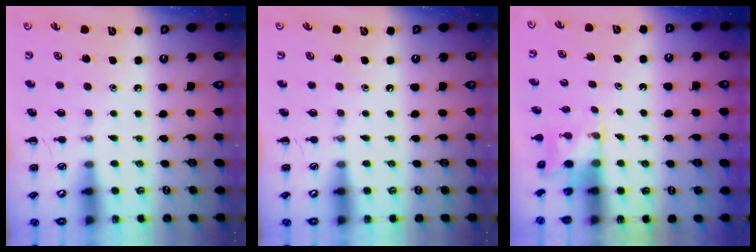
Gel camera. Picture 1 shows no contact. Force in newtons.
{"total": 0.0}
{"total": 2.1, "press": 2.0, "slide": 0.6}